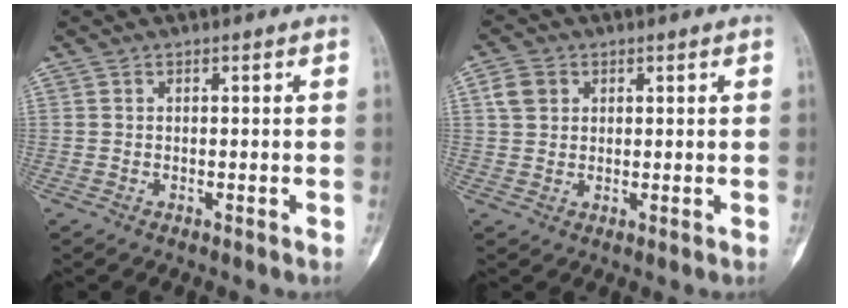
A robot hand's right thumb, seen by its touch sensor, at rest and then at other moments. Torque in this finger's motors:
{"motor_torque": [-0.75, 0.52, 0.22, -0.33, 0.07]}